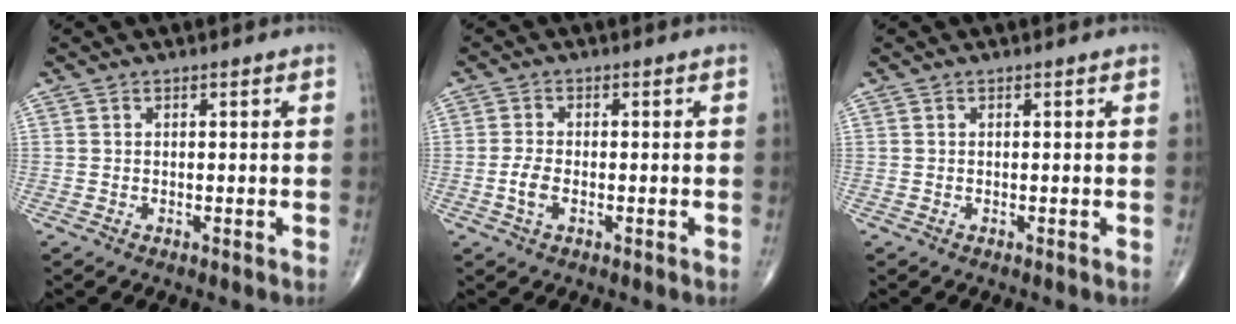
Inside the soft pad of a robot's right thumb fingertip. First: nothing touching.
{"total": 3.2, "force": [-0.9, 1.6, 2.6], "torque": [-0.057, 0.006, -0.019]}
{"total": 0.0}